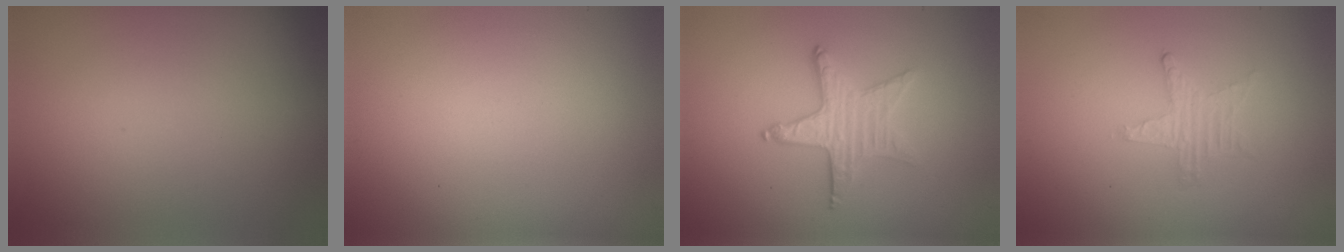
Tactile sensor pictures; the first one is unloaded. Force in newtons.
{"total": 0.0}
{"total": 3.5, "press": 2.9, "slide": 2.0}
{"total": 0.5, "press": 0.5, "slide": 0.1}